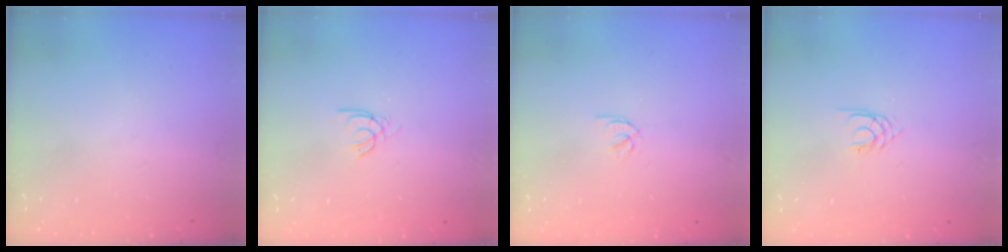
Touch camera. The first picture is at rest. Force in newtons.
{"total": 2.2, "press": 2.2, "slide": 0.2}
{"total": 2.1, "press": 2.1, "slide": 0.4}
{"total": 2.1, "press": 2.0, "slide": 0.3}